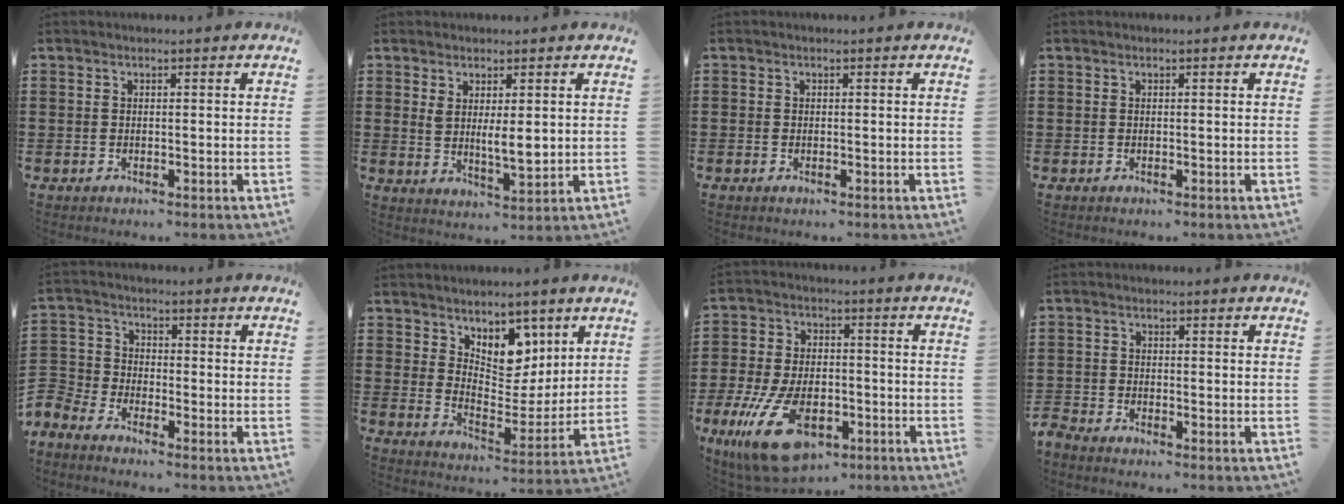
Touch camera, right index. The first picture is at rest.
{"total": 4.4, "force": [1.2, 1.6, 3.9], "torque": [-0.062, -0.006, 0.018]}
{"total": 0.0}
{"total": 0.0}
{"total": 3.8, "force": [-3.7, 1.0, 0.2], "torque": [-0.042, -0.011, -0.087]}
{"total": 7.0, "force": [5.1, 4.4, 1.7], "torque": [-0.043, -0.035, 0.092]}
{"total": 14.2, "force": [-6.6, 7.1, 10.3], "torque": [-0.225, 0.013, -0.114]}
{"total": 1.8, "force": [-1.8, 0.0, 0.0], "torque": [-0.005, -0.002, -0.038]}